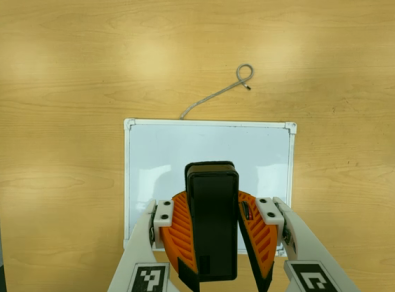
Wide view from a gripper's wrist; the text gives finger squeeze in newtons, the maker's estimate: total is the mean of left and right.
{"total": 10.4, "left": 10.1, "right": 10.8}